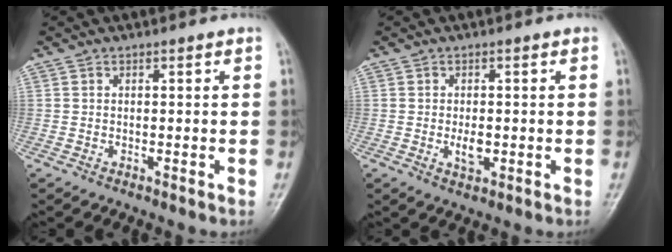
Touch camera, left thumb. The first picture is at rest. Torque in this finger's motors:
{"motor_torque": [0.56, 0.65, 0.56, -0.16, 0.01]}